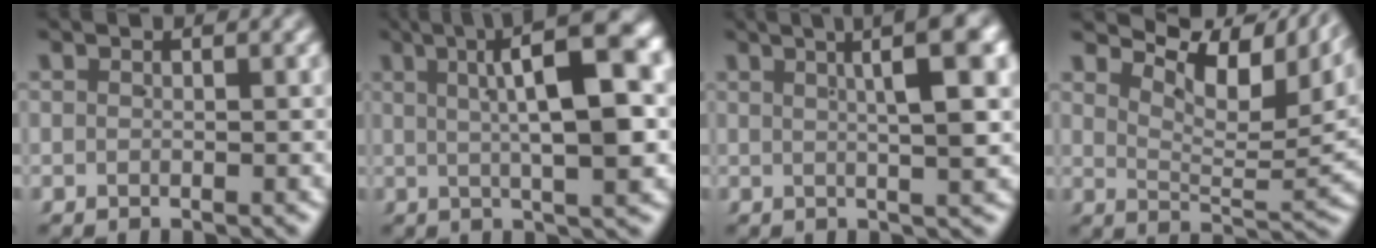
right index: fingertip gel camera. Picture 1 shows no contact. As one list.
[{"total": 10.2, "force": [3.4, 2.1, 9.4], "torque": [-0.118, 0.038, 0.042]}, {"total": 6.0, "force": [2.6, 0.4, 5.5], "torque": [-0.066, 0.025, 0.035]}, {"total": 8.0, "force": [5.6, 2.1, 5.3], "torque": [-0.061, 0.023, 0.081]}]